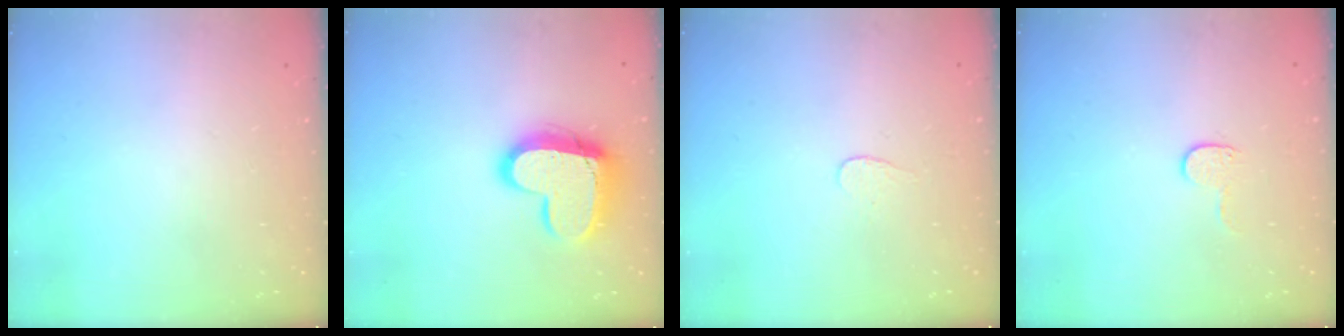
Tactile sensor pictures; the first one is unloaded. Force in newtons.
{"total": 16.6, "press": 16.5, "slide": 1.4}
{"total": 2.7, "press": 2.7, "slide": 0.3}
{"total": 3.9, "press": 3.9, "slide": 0.4}